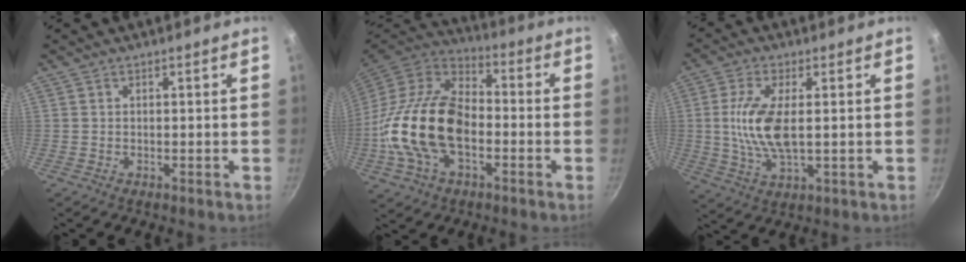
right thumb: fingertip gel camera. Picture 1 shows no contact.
{"total": 22.6, "force": [-4.0, 13.8, 17.4], "torque": [-0.319, 0.032, -0.086]}
{"total": 10.4, "force": [0.7, 4.2, 9.5], "torque": [-0.198, -0.004, 0.014]}